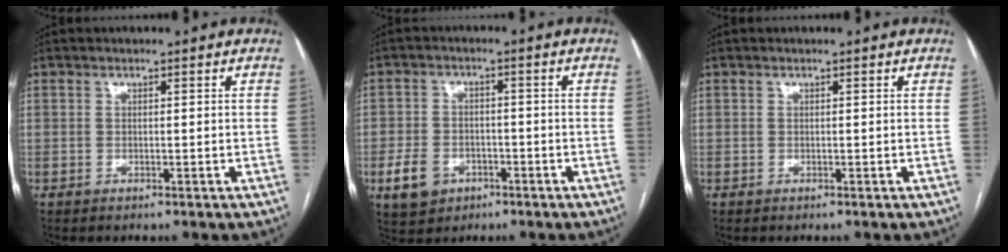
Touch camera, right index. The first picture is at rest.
{"total": 6.2, "force": [-2.6, 4.9, 2.7], "torque": [-0.061, 0.009, -0.033]}
{"total": 0.0}